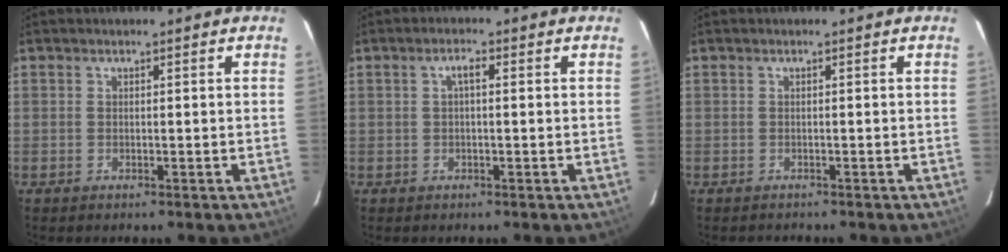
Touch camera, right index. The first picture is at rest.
{"total": 2.0, "force": [0.3, 0.6, 1.9], "torque": [-0.038, 0.009, 0.005]}
{"total": 1.0, "force": [-1.0, 0.2, -0.1], "torque": [0.002, 0.000, -0.013]}